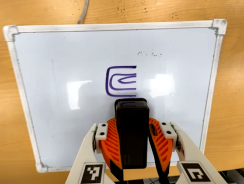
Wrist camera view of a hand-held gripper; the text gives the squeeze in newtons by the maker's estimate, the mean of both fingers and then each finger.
{"total": 11.8, "left": 10.9, "right": 12.7}